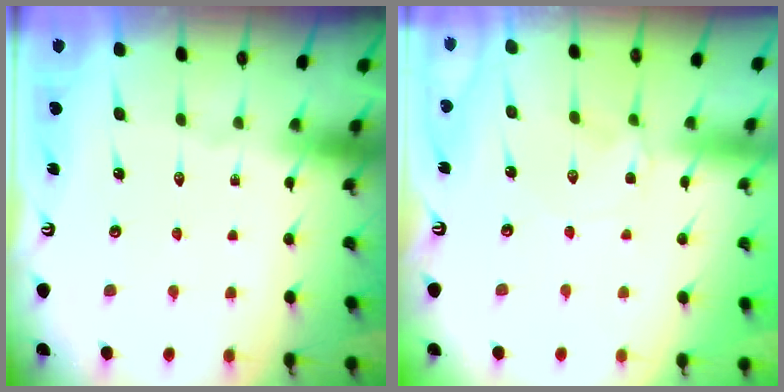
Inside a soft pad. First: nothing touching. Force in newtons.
{"total": 1.2, "press": 1.1, "slide": 0.2}